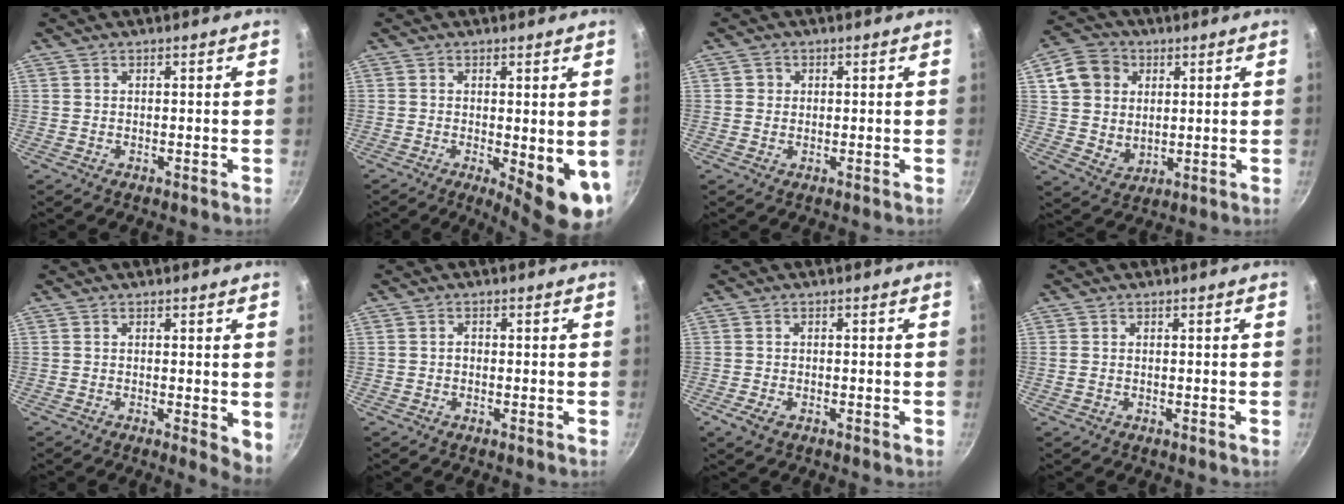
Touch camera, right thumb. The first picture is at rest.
{"total": 9.5, "force": [-1.3, 3.0, 8.9], "torque": [-0.099, -0.012, -0.009]}
{"total": 1.8, "force": [0.2, 1.7, 0.5], "torque": [0.001, 0.002, 0.000]}
{"total": 10.8, "force": [3.2, 9.2, 4.7], "torque": [-0.053, -0.007, 0.057]}
{"total": 4.0, "force": [-0.2, 1.5, 3.8], "torque": [-0.045, -0.011, -0.004]}
{"total": 1.0, "force": [-0.3, 0.8, 0.6], "torque": [-0.008, 0.006, -0.005]}
{"total": 2.6, "force": [-1.4, 1.4, 1.7], "torque": [-0.037, 0.004, -0.027]}
{"total": 1.0, "force": [-0.2, 0.8, 0.6], "torque": [-0.014, 0.001, -0.003]}